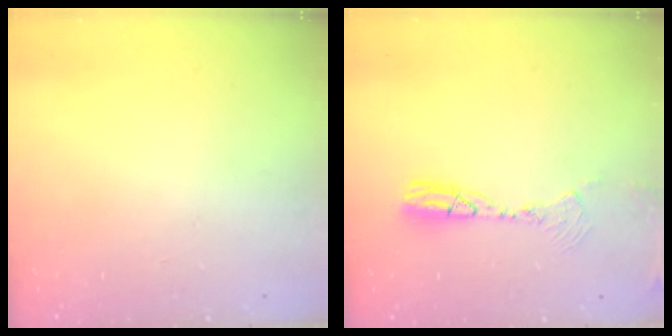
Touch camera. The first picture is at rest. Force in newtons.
{"total": 9.2, "press": 9.0, "slide": 2.2}